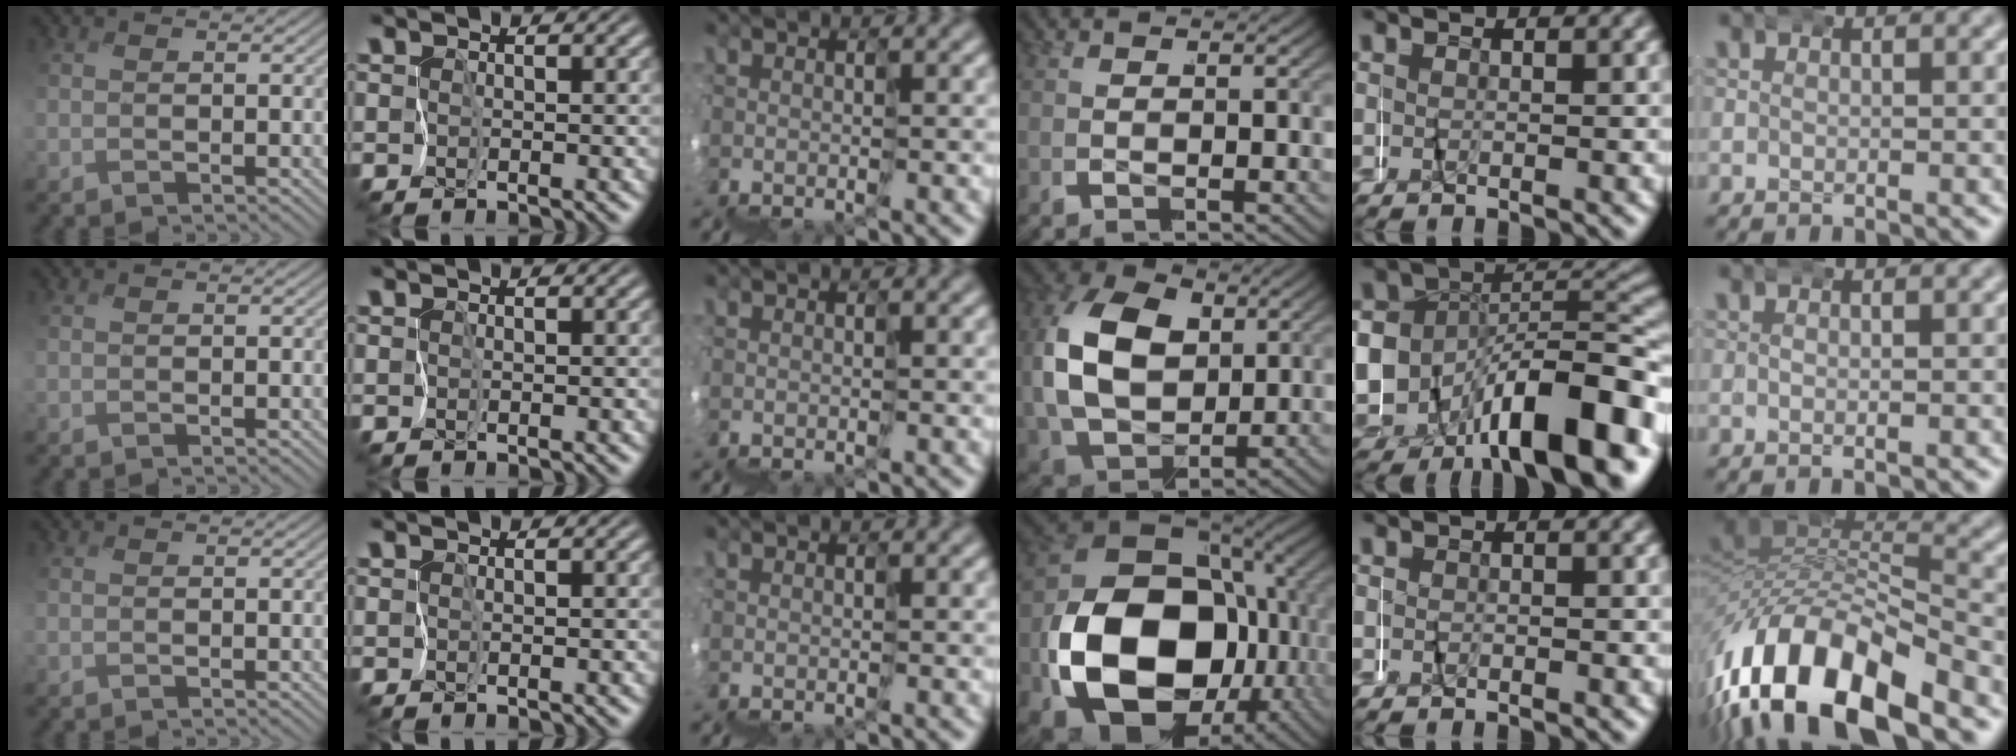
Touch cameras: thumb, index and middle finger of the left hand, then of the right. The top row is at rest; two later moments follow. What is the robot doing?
{"motion": "wrap", "object": "napkin"}